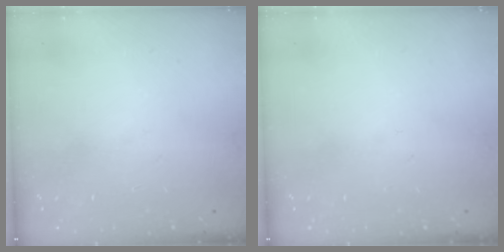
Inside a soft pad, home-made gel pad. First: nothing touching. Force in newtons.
{"total": 0.0}